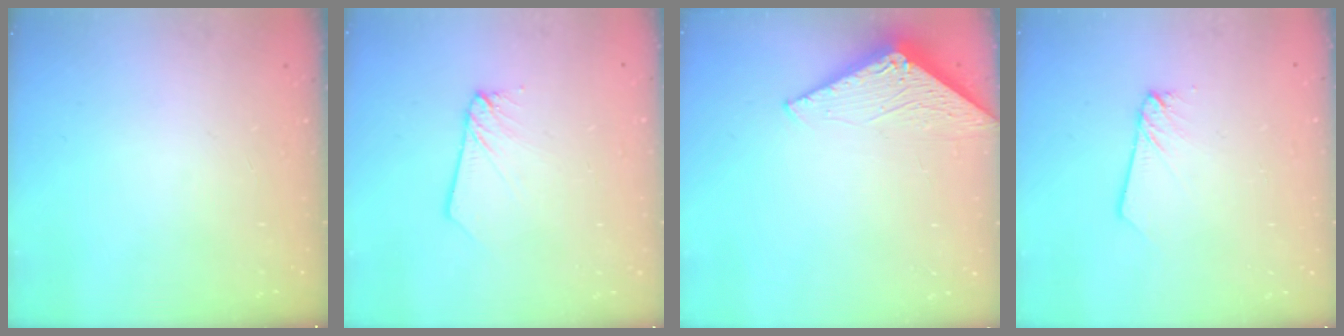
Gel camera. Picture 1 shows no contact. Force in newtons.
{"total": 2.2, "press": 2.2, "slide": 0.2}
{"total": 2.9, "press": 2.9, "slide": 0.3}
{"total": 1.5, "press": 1.4, "slide": 0.1}